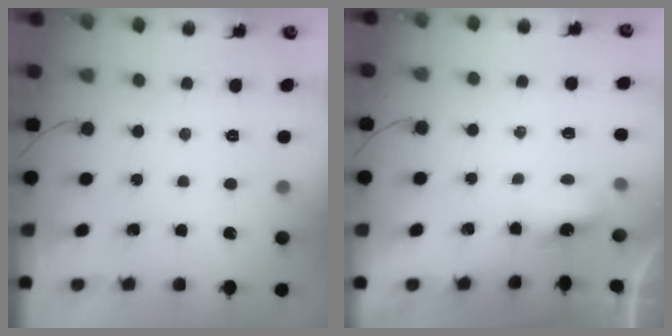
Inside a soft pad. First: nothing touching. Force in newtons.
{"total": 4.1, "press": 3.9, "slide": 0.9}